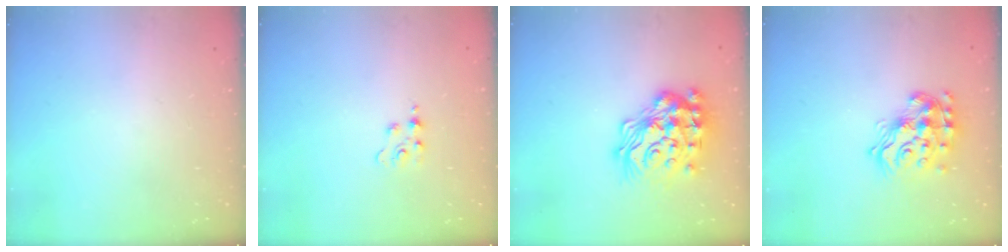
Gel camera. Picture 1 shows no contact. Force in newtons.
{"total": 2.3, "press": 2.3, "slide": 0.5}
{"total": 24.6, "press": 24.5, "slide": 1.8}
{"total": 16.9, "press": 16.9, "slide": 1.4}